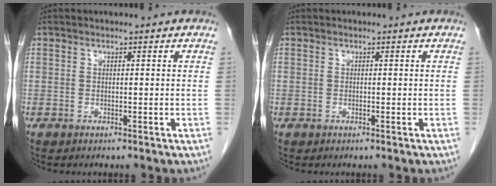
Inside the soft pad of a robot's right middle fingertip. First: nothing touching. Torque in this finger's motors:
{"motor_torque": [0.35, 0.03, -0.06, 0.00]}